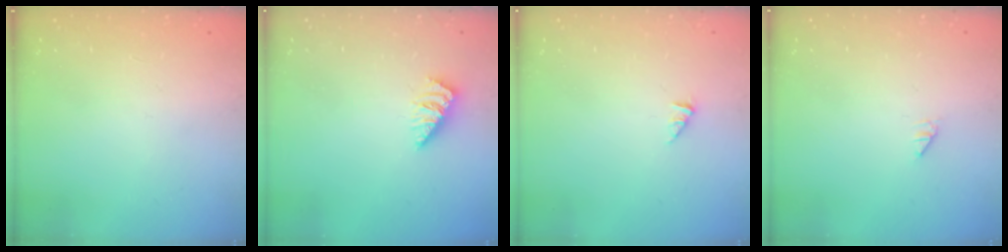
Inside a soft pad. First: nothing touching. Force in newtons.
{"total": 0.7, "press": 0.7, "slide": 0.1}
{"total": 0.0}
{"total": 0.0}